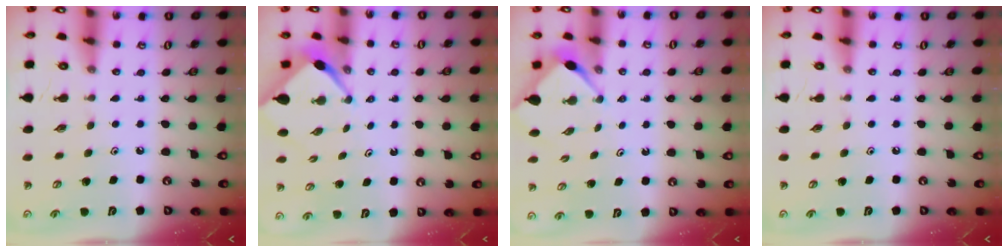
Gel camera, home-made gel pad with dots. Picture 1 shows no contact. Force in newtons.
{"total": 2.5, "press": 2.5, "slide": 0.3}
{"total": 2.8, "press": 2.8, "slide": 0.3}
{"total": 0.0}